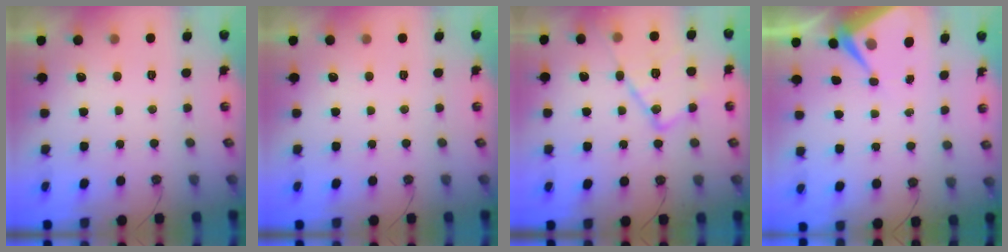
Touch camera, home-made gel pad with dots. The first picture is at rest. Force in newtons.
{"total": 0.0}
{"total": 16.8, "press": 16.7, "slide": 1.5}
{"total": 6.8, "press": 6.7, "slide": 0.7}